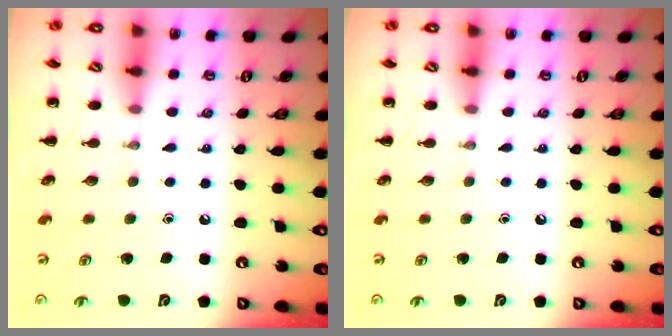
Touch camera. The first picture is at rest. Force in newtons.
{"total": 0.0}